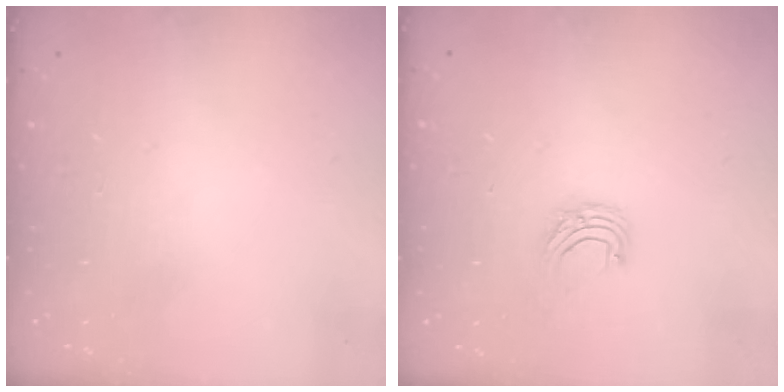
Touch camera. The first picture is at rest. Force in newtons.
{"total": 5.6, "press": 5.6, "slide": 0.6}